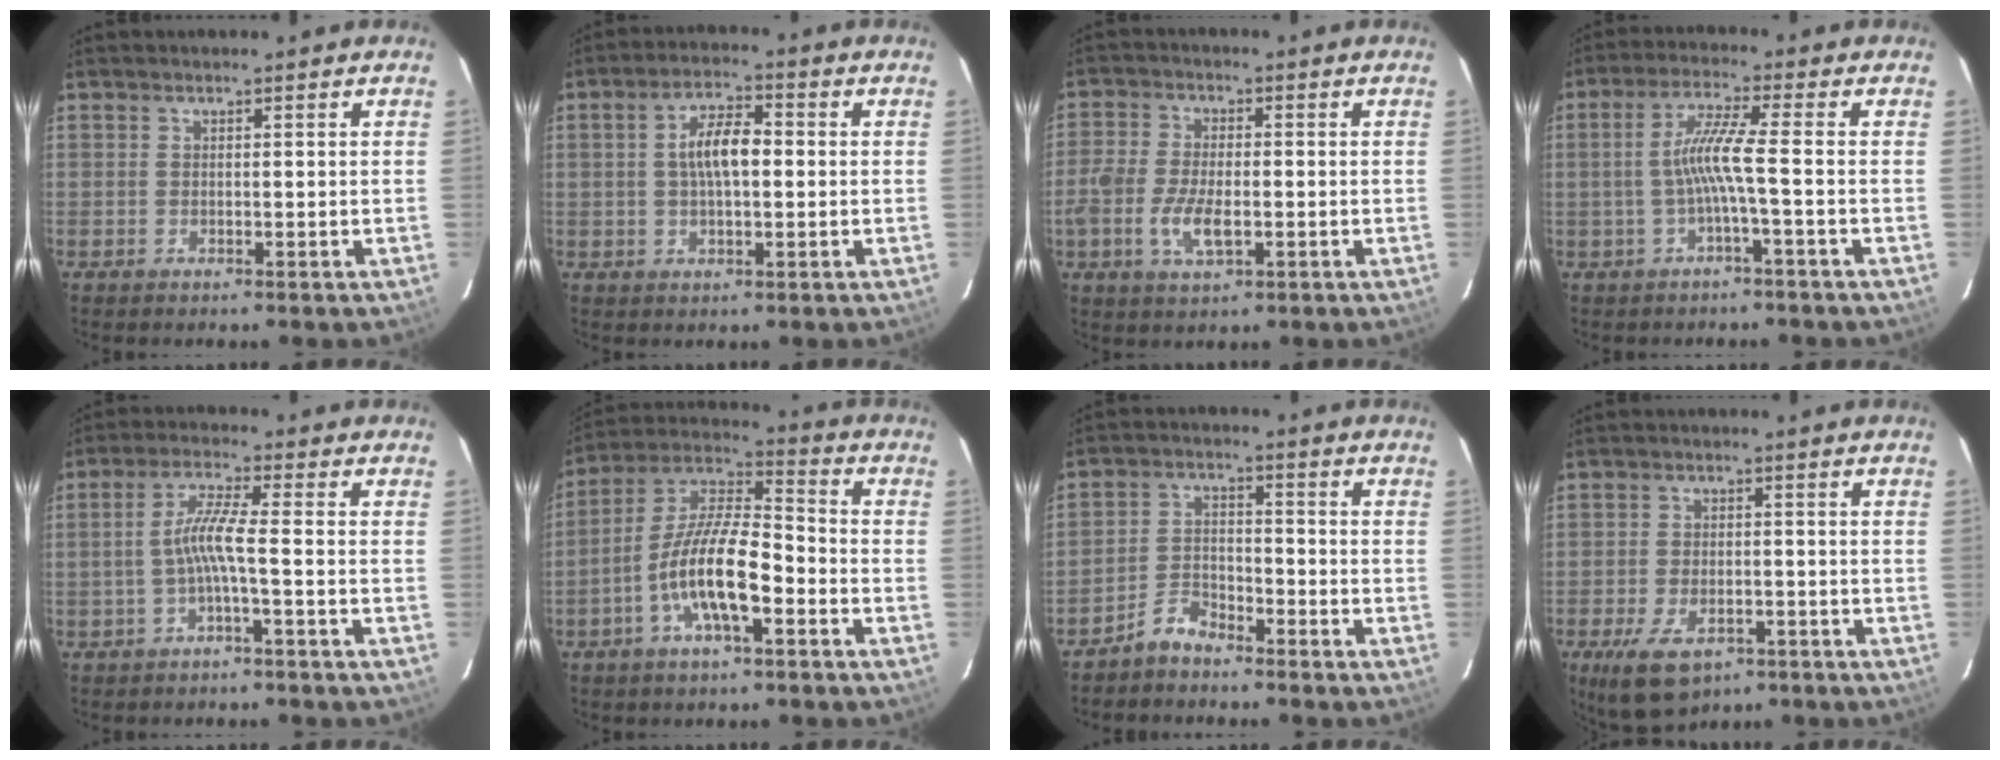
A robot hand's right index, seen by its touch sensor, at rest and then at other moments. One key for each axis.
{"total": 6.9, "fx": 0.4, "fy": 2.9, "fz": 6.2, "tx": -0.116, "ty": 0.015, "tz": 0.009}
{"total": 7.2, "fx": -2.4, "fy": 3.3, "fz": 5.9, "tx": -0.130, "ty": -0.003, "tz": -0.047}
{"total": 6.1, "fx": -1.6, "fy": -1.0, "fz": 5.8, "tx": -0.127, "ty": 0.004, "tz": -0.026}
{"total": 5.0, "fx": -1.7, "fy": -0.5, "fz": 4.6, "tx": -0.105, "ty": 0.008, "tz": -0.031}
{"total": 13.1, "fx": -5.3, "fy": 3.8, "fz": 11.3, "tx": -0.229, "ty": 0.002, "tz": -0.104}
{"total": 4.7, "fx": -4.2, "fy": 1.8, "fz": 1.2, "tx": -0.029, "ty": 0.017, "tz": -0.080}
{"total": 10.3, "fx": -6.1, "fy": 5.4, "fz": 6.2, "tx": -0.138, "ty": -0.019, "tz": -0.097}